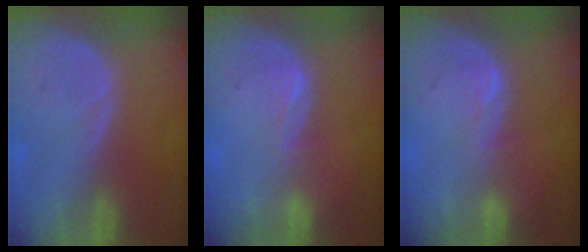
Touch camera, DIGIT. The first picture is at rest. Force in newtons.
{"total": 2.0, "press": 2.0, "slide": 0.3}
{"total": 2.0, "press": 2.0, "slide": 0.3}